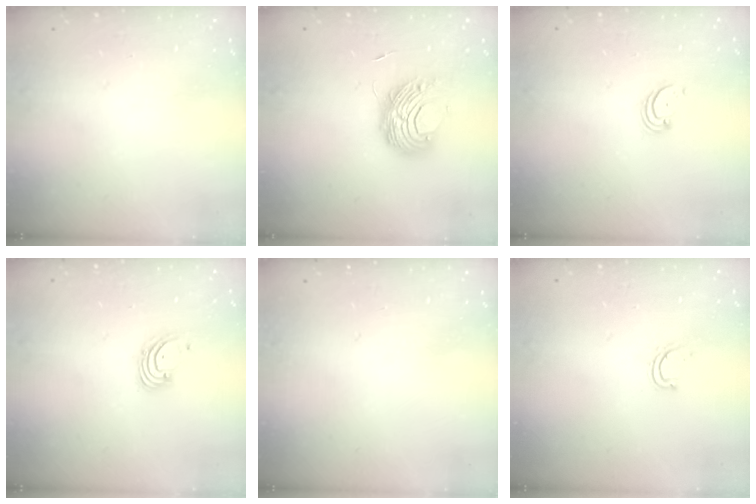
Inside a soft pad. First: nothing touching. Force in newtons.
{"total": 9.2, "press": 9.2, "slide": 0.5}
{"total": 2.2, "press": 2.2, "slide": 0.2}
{"total": 1.8, "press": 1.8, "slide": 0.2}
{"total": 0.0}
{"total": 4.0, "press": 3.9, "slide": 0.4}